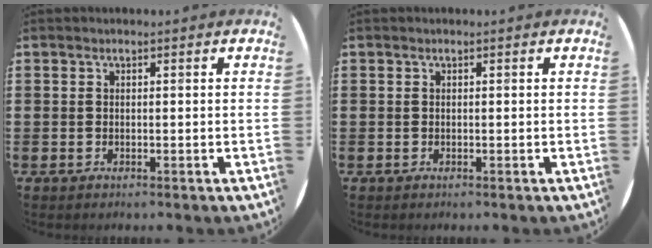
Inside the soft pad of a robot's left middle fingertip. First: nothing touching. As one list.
[{"total": 0.0}]